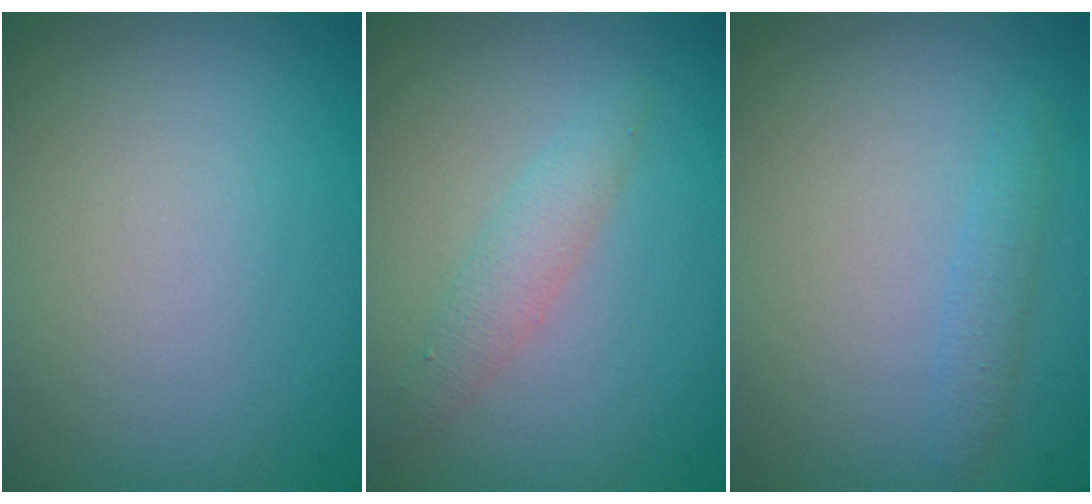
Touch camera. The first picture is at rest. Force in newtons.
{"total": 2.0, "press": 2.0, "slide": 0.0}
{"total": 1.2, "press": 1.2, "slide": 0.1}